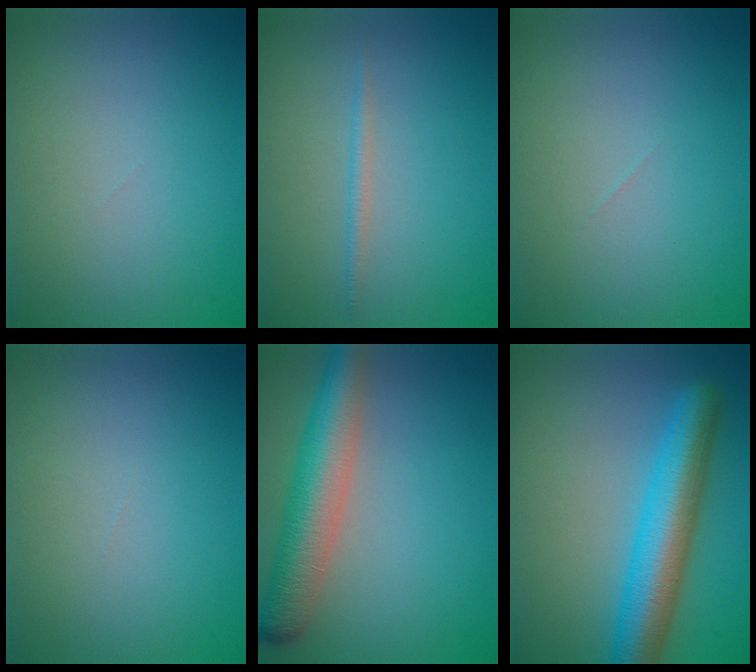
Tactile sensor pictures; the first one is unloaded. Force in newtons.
{"total": 0.9, "press": 0.9, "slide": 0.0}
{"total": 0.0}
{"total": 0.0}
{"total": 6.7, "press": 6.7, "slide": 0.3}
{"total": 7.6, "press": 7.6, "slide": 0.2}